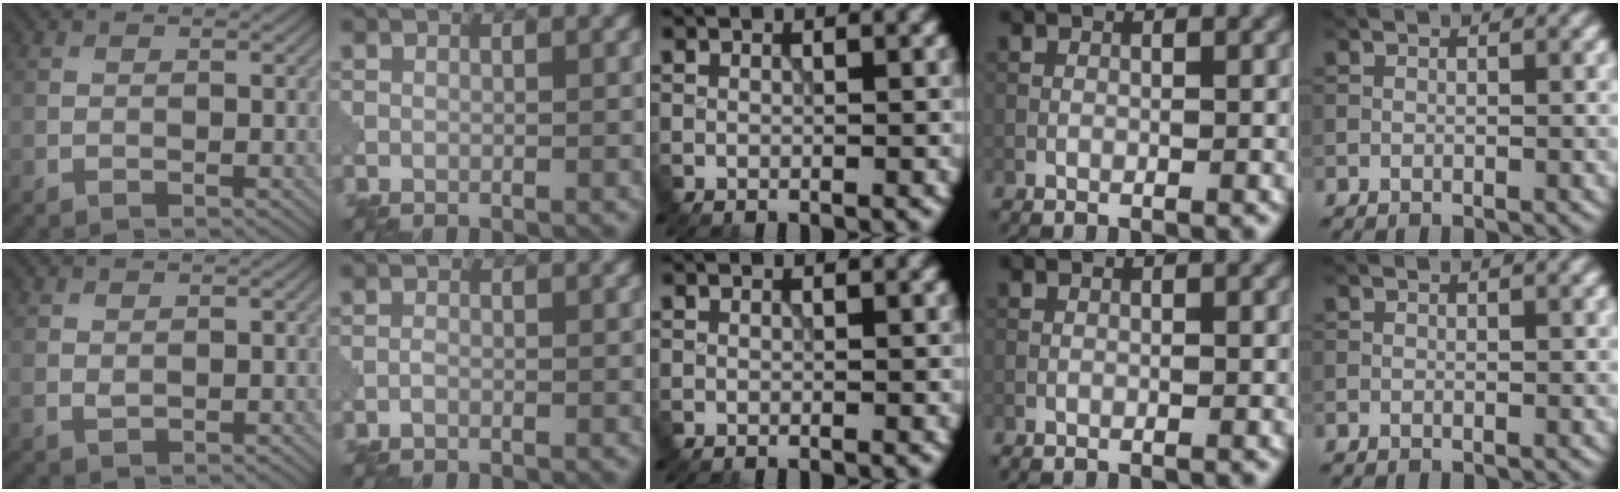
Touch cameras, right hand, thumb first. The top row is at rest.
{"thumb": {"total": 0.9, "force": [0.5, 0.4, 0.6], "torque": [-0.019, -0.003, 0.014]}, "index": {"total": 0.5, "force": [-0.4, 0.2, 0.4], "torque": [-0.009, 0.001, -0.010]}}